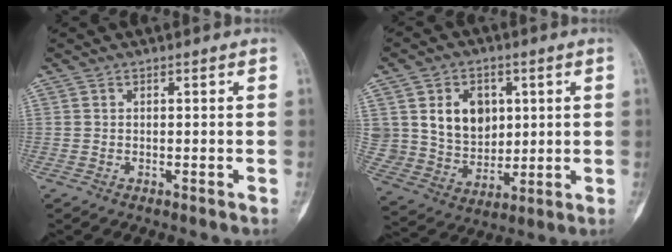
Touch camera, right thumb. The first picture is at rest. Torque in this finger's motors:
{"motor_torque": [0.03, 0.02, 0.72, 0.37, 0.03]}